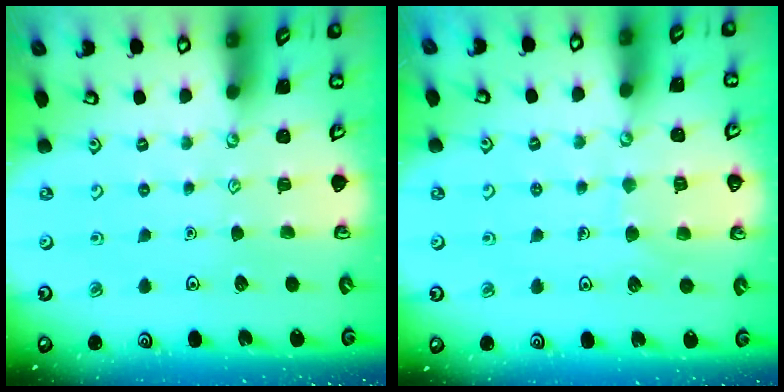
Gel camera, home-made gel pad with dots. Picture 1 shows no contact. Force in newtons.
{"total": 5.9, "press": 5.9, "slide": 0.5}